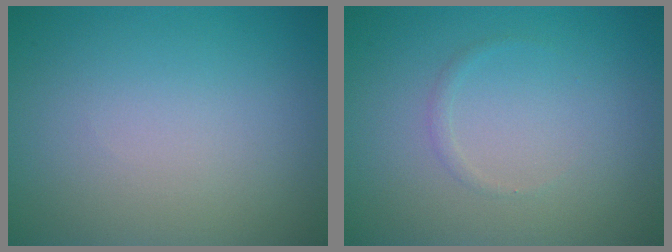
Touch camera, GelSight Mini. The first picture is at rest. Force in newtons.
{"total": 0.6, "press": 0.6, "slide": 0.1}